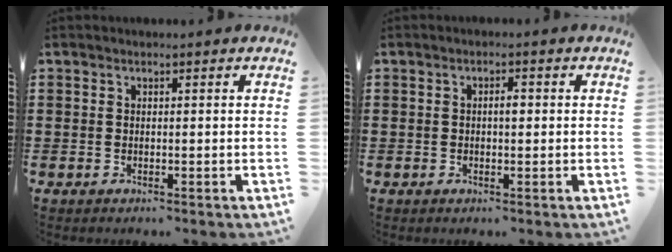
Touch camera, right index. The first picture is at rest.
{"total": 1.7, "force": [0.0, 0.5, 1.6], "torque": [-0.031, 0.001, -0.002]}